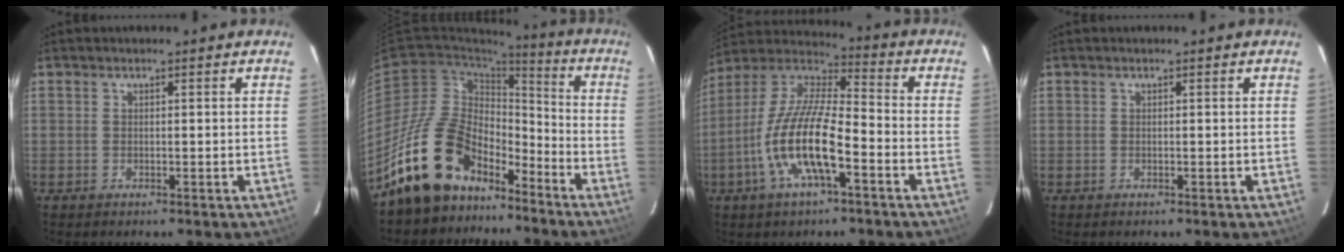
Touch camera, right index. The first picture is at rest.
{"total": 18.2, "force": [-13.2, 10.0, 7.6], "torque": [-0.153, 0.026, -0.219]}
{"total": 15.6, "force": [-6.0, 4.3, 13.7], "torque": [-0.278, -0.008, -0.123]}
{"total": 0.0}